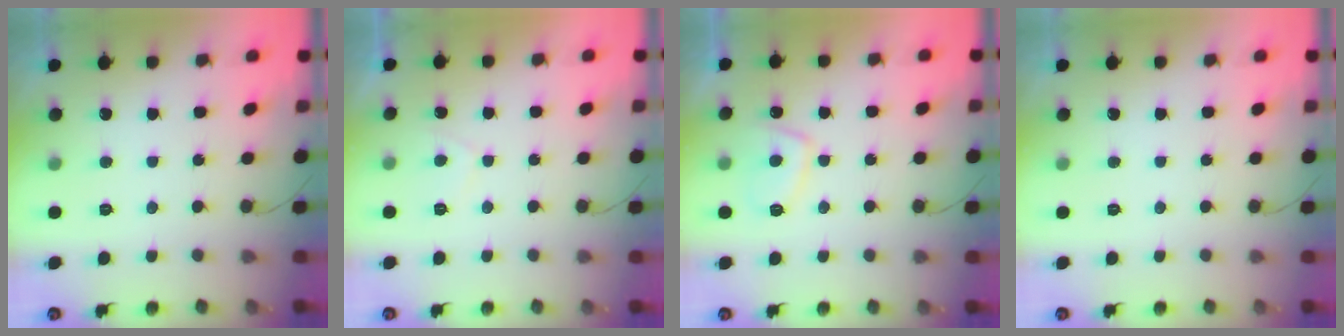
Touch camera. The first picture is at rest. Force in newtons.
{"total": 1.8, "press": 1.7, "slide": 0.6}
{"total": 7.4, "press": 7.2, "slide": 1.3}
{"total": 0.0}